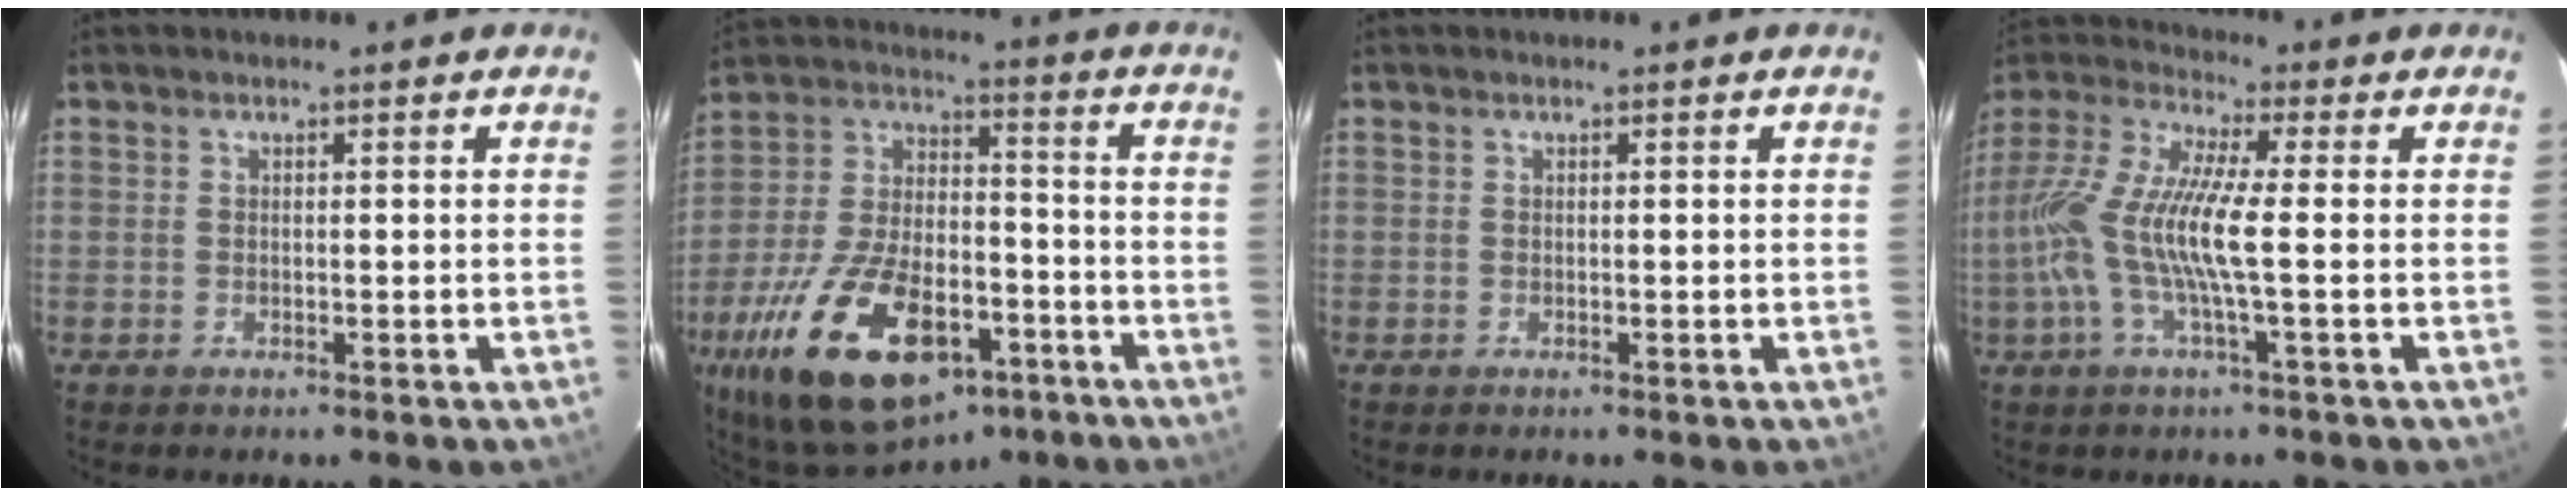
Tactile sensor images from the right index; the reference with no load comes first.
{"total": 26.2, "force": [-14.4, 12.6, 17.9], "torque": [-0.358, -0.017, -0.227]}
{"total": 0.0}
{"total": 14.3, "force": [-2.1, 1.2, 14.1], "torque": [-0.273, -0.002, -0.048]}